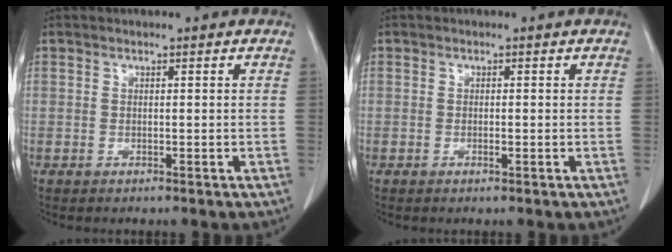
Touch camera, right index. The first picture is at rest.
{"total": 0.5, "force": [-0.2, 0.1, 0.5], "torque": [-0.011, -0.001, -0.002]}